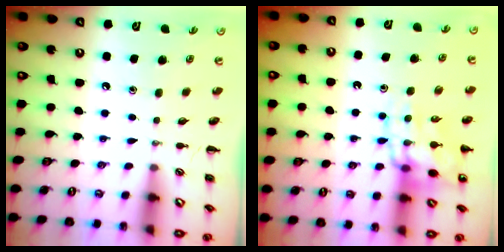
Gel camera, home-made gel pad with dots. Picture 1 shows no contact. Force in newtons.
{"total": 17.8, "press": 17.4, "slide": 3.5}